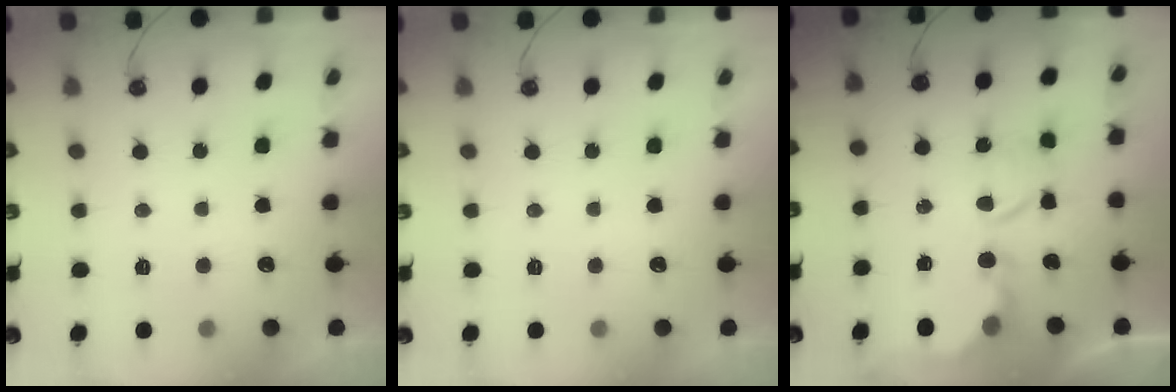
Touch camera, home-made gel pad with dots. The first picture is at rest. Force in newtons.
{"total": 0.0}
{"total": 8.2, "press": 8.2, "slide": 0.7}